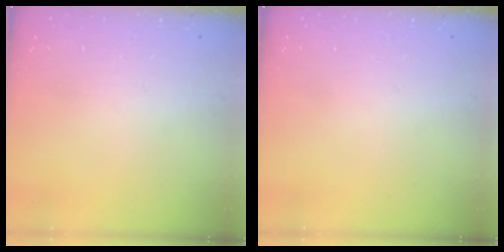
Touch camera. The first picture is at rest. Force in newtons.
{"total": 0.0}